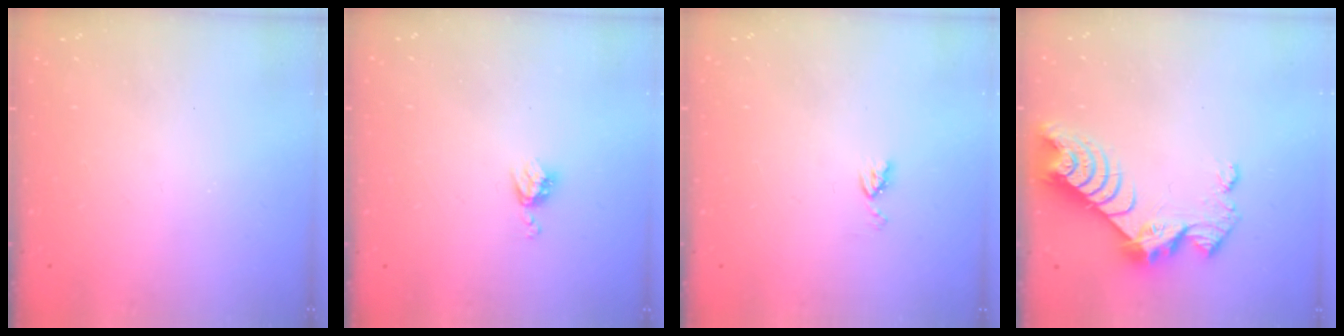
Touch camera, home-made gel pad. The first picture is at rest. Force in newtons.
{"total": 4.5, "press": 4.4, "slide": 0.7}
{"total": 4.0, "press": 4.0, "slide": 0.6}
{"total": 9.0, "press": 9.0, "slide": 0.8}